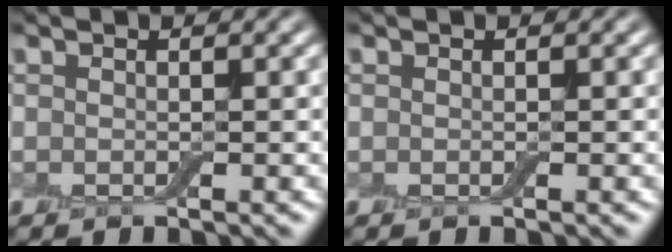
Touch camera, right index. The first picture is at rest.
{"total": 0.0}